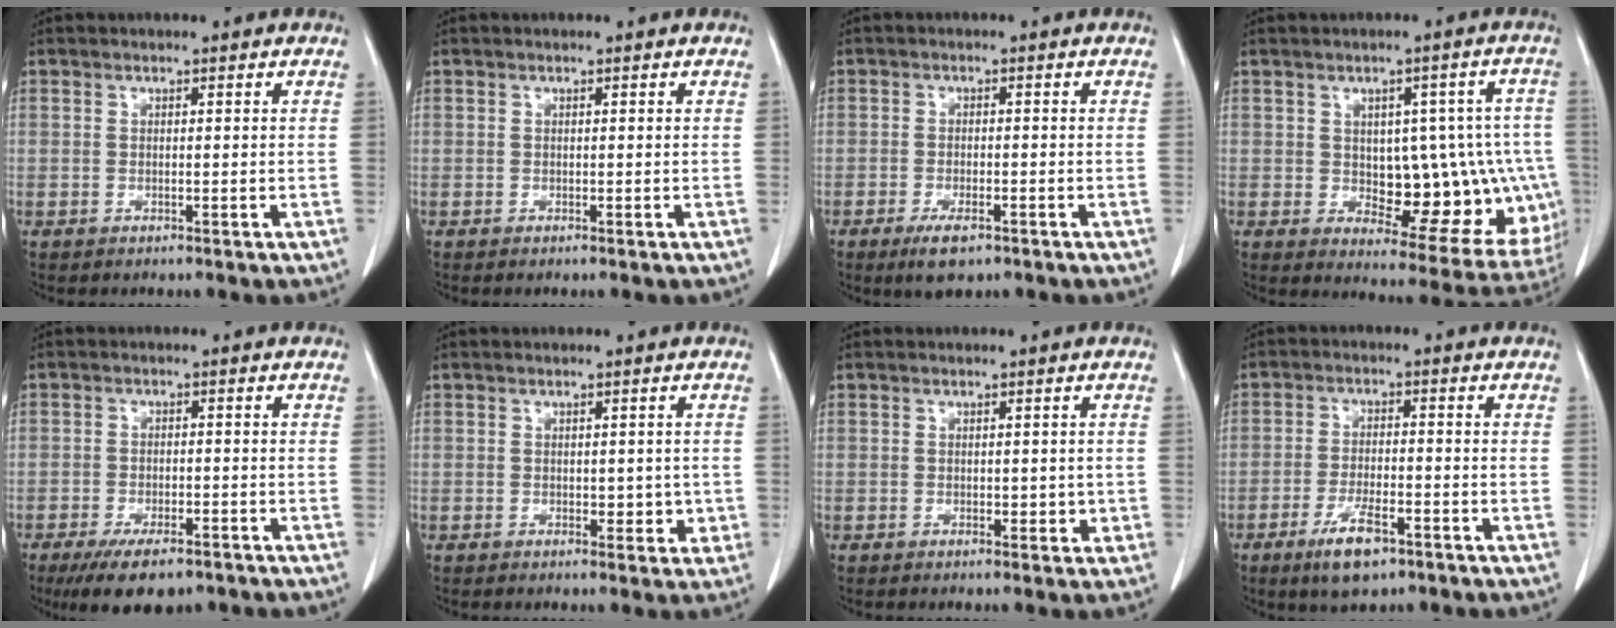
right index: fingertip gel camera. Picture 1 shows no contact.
{"total": 0.0}
{"total": 4.4, "force": [-2.7, 1.3, 3.2], "torque": [-0.062, -0.006, -0.038]}
{"total": 15.3, "force": [-1.2, 7.5, 13.3], "torque": [-0.127, 0.024, 0.008]}
{"total": 8.2, "force": [-5.9, 3.0, 4.8], "torque": [-0.074, -0.008, -0.091]}
{"total": 2.8, "force": [-0.3, 1.8, 2.2], "torque": [-0.018, 0.002, 0.002]}
{"total": 1.9, "force": [-0.2, 1.2, 1.4], "torque": [-0.013, 0.001, 0.000]}
{"total": 7.0, "force": [-4.1, 1.9, 5.3], "torque": [-0.102, -0.009, -0.064]}